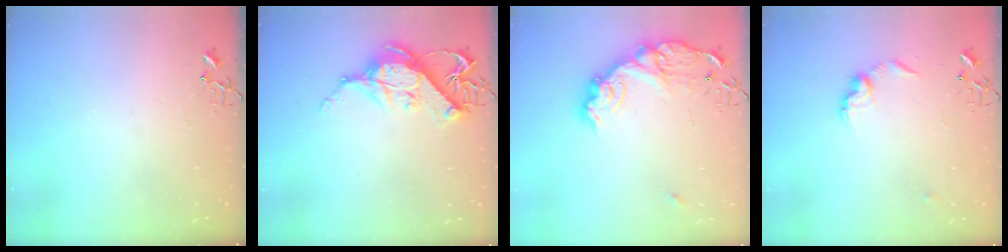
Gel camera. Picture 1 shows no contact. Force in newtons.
{"total": 11.7, "press": 11.6, "slide": 1.5}
{"total": 17.6, "press": 17.6, "slide": 1.3}
{"total": 9.8, "press": 9.8, "slide": 0.7}